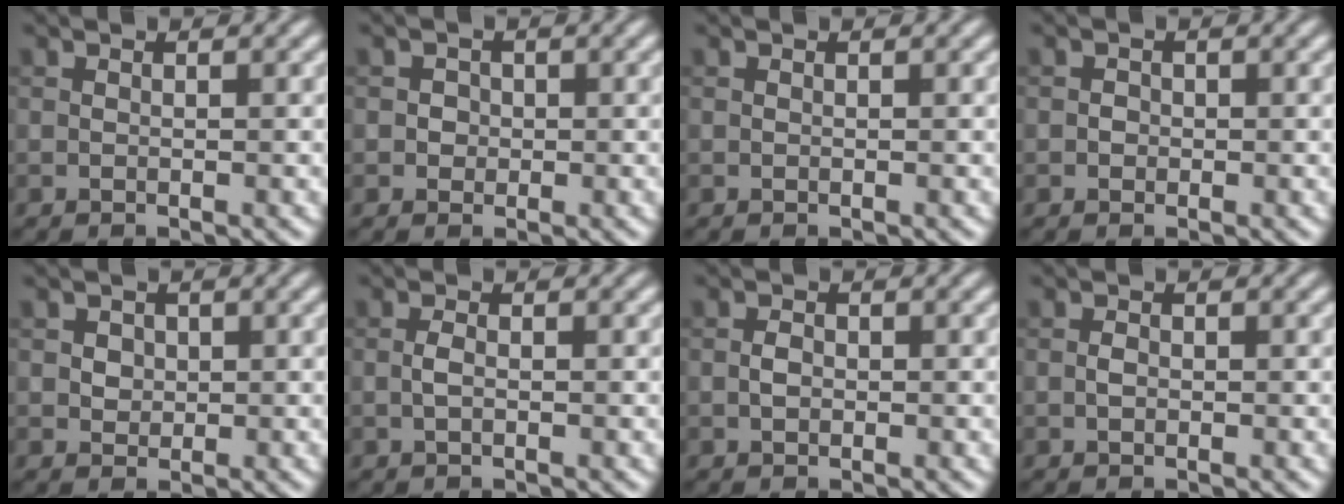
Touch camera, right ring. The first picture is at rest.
{"total": 1.2, "force": [0.1, 1.1, 0.3], "torque": [0.007, 0.001, -0.002]}
{"total": 0.0}
{"total": 0.7, "force": [-0.1, 0.7, 0.2], "torque": [0.001, -0.003, -0.005]}
{"total": 1.5, "force": [0.4, 1.3, 0.6], "torque": [-0.007, 0.002, 0.010]}
{"total": 1.0, "force": [-0.2, 0.4, 0.9], "torque": [-0.023, -0.001, -0.006]}
{"total": 1.1, "force": [-0.2, 0.8, 0.8], "torque": [-0.016, 0.000, -0.006]}
{"total": 0.8, "force": [-0.1, 0.5, 0.6], "torque": [-0.011, 0.000, -0.004]}